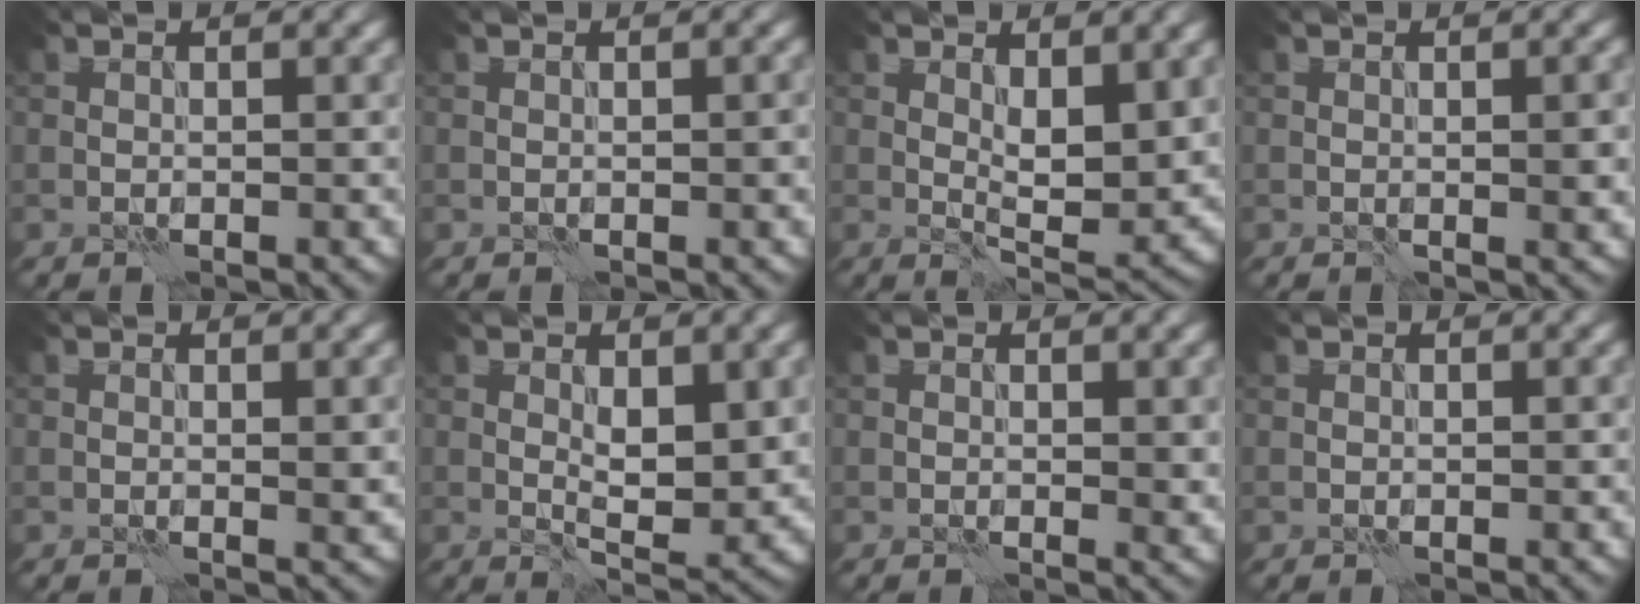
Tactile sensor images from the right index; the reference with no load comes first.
{"total": 0.6, "force": [0.0, 0.1, 0.6], "torque": [-0.008, 0.000, 0.000]}
{"total": 4.7, "force": [1.2, 1.9, 4.1], "torque": [-0.070, -0.011, 0.025]}
{"total": 1.5, "force": [0.0, 0.3, 1.5], "torque": [-0.020, -0.002, -0.001]}
{"total": 0.9, "force": [0.3, 0.1, 0.9], "torque": [-0.010, -0.001, 0.003]}
{"total": 3.9, "force": [0.6, 1.6, 3.5], "torque": [-0.058, -0.007, 0.015]}
{"total": 1.1, "force": [0.4, 0.4, 0.9], "torque": [-0.006, -0.002, 0.005]}
{"total": 0.0}